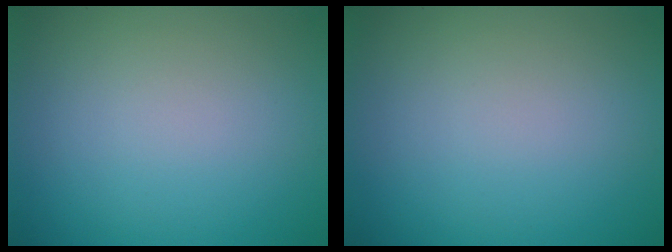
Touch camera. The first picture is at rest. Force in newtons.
{"total": 0.0}